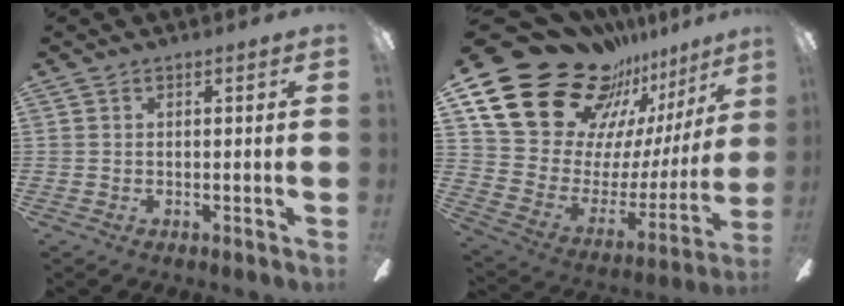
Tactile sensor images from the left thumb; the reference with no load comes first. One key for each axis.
{"total": 27.6, "fx": 19.5, "fy": 15.0, "fz": 12.6, "tx": -0.213, "ty": -0.133, "tz": 0.376}